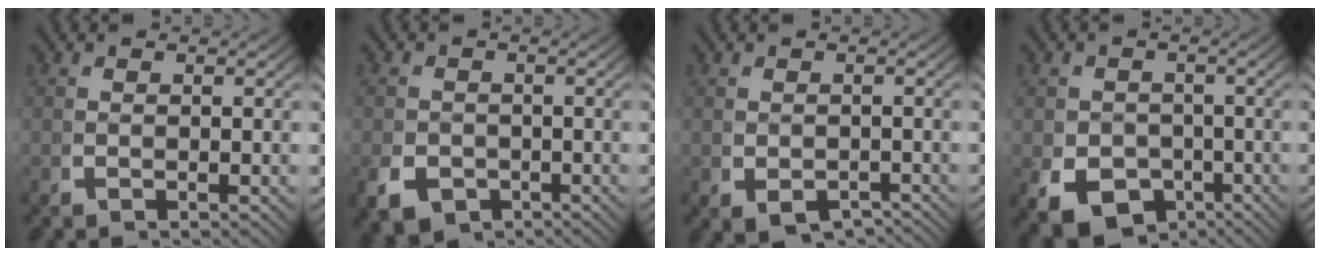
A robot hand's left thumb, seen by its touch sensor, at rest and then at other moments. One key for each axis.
{"total": 4.8, "fx": -2.7, "fy": 3.5, "fz": 2.0, "tx": -0.036, "ty": -0.023, "tz": -0.039}
{"total": 3.5, "fx": -2.1, "fy": 2.0, "fz": 1.8, "tx": -0.032, "ty": -0.026, "tz": -0.018}
{"total": 8.6, "fx": -4.3, "fy": 6.7, "fz": 3.4, "tx": -0.067, "ty": -0.042, "tz": -0.058}